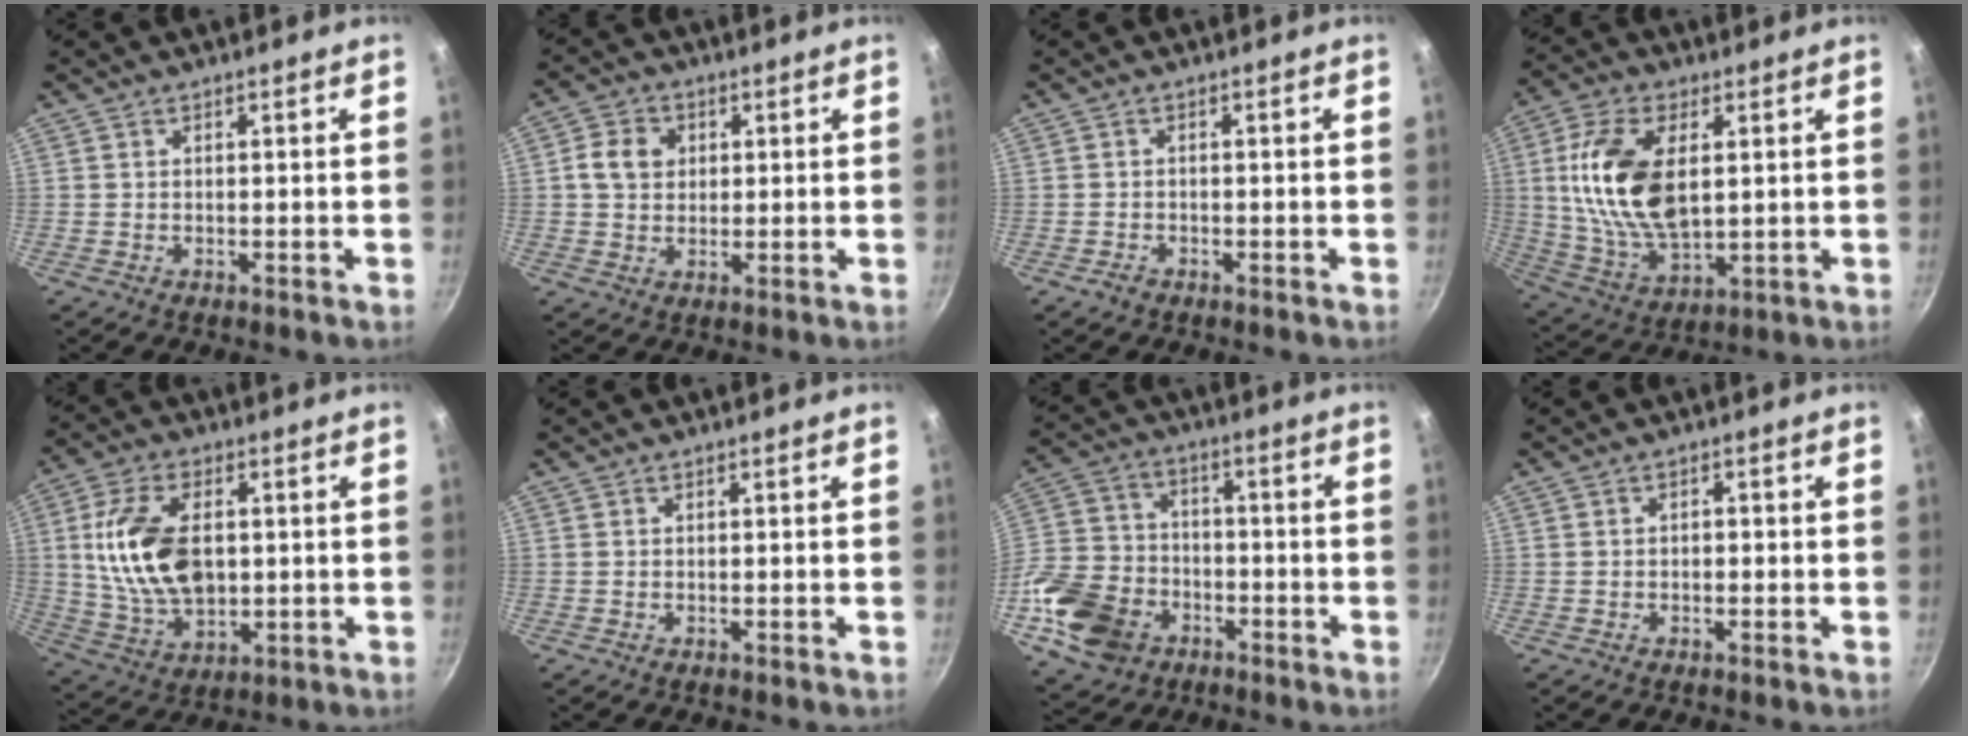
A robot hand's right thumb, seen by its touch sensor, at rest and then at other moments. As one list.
[{"total": 6.2, "force": [1.2, 5.1, 3.3], "torque": [-0.046, 0.003, 0.018]}, {"total": 1.3, "force": [-1.0, 0.7, 0.4], "torque": [-0.009, 0.003, -0.019]}, {"total": 17.8, "force": [3.0, 9.4, 14.8], "torque": [-0.288, -0.011, 0.063]}, {"total": 16.2, "force": [1.9, 9.6, 12.9], "torque": [-0.238, -0.005, 0.045]}, {"total": 0.0}, {"total": 16.1, "force": [-7.0, 11.9, 8.2], "torque": [-0.155, 0.029, -0.131]}, {"total": 1.1, "force": [-0.2, 0.8, 0.8], "torque": [-0.006, 0.006, -0.004]}]